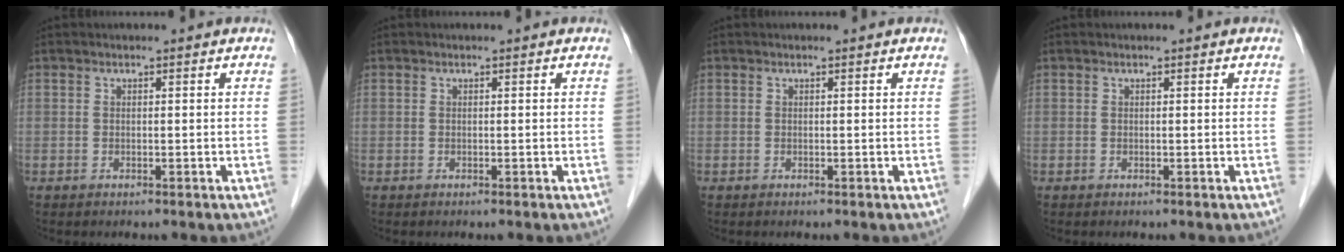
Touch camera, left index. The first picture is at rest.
{"total": 0.0}
{"total": 0.0}
{"total": 0.0}